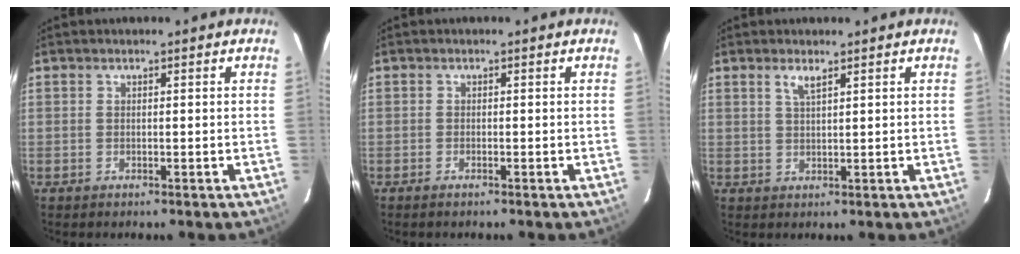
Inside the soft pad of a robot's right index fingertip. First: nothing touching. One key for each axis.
{"total": 0.7, "fx": -0.6, "fy": 0.1, "fz": 0.3, "tx": -0.007, "ty": -0.001, "tz": -0.014}
{"total": 2.1, "fx": 1.3, "fy": 0.4, "fz": 1.6, "tx": -0.030, "ty": 0.001, "tz": 0.023}